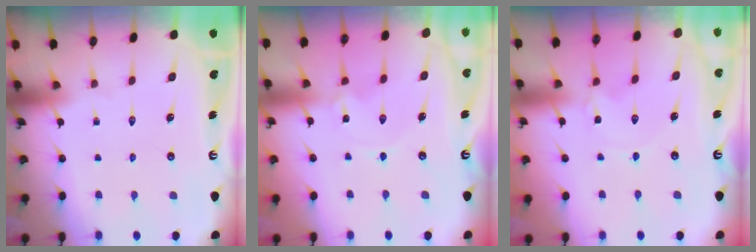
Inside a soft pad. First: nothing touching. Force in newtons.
{"total": 0.0}
{"total": 0.7, "press": 0.7, "slide": 0.2}